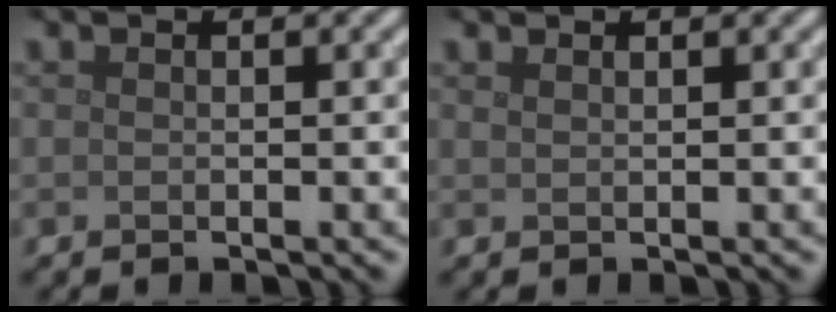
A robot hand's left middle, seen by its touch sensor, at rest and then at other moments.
{"total": 0.7, "force": [0.6, 0.1, 0.2], "torque": [-0.001, 0.000, 0.012]}